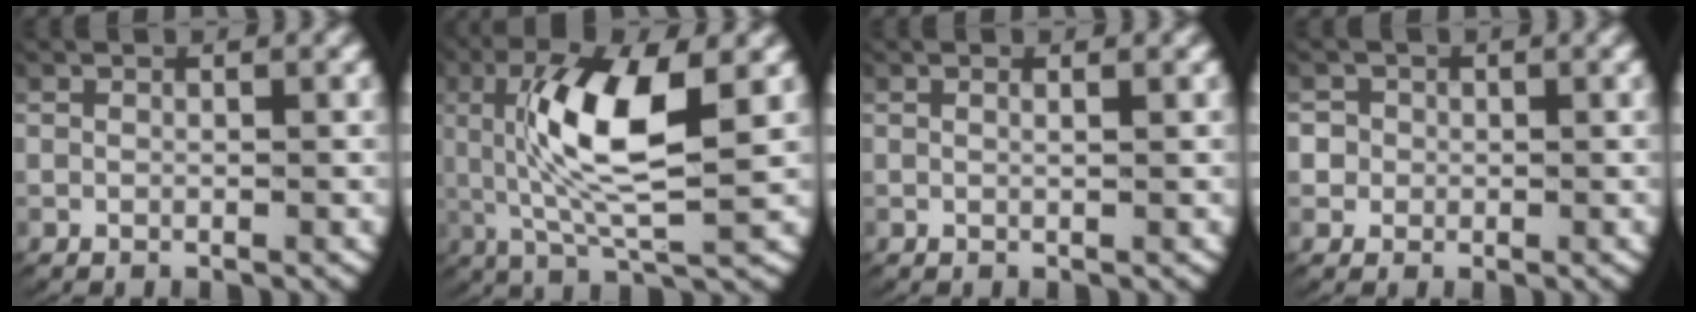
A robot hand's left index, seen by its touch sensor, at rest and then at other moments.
{"total": 8.3, "force": [1.5, 2.5, 7.8], "torque": [-0.168, -0.003, 0.032]}
{"total": 0.6, "force": [0.2, -0.2, 0.5], "torque": [-0.012, -0.004, 0.006]}
{"total": 3.6, "force": [0.1, 3.5, 1.0], "torque": [-0.032, -0.003, -0.005]}